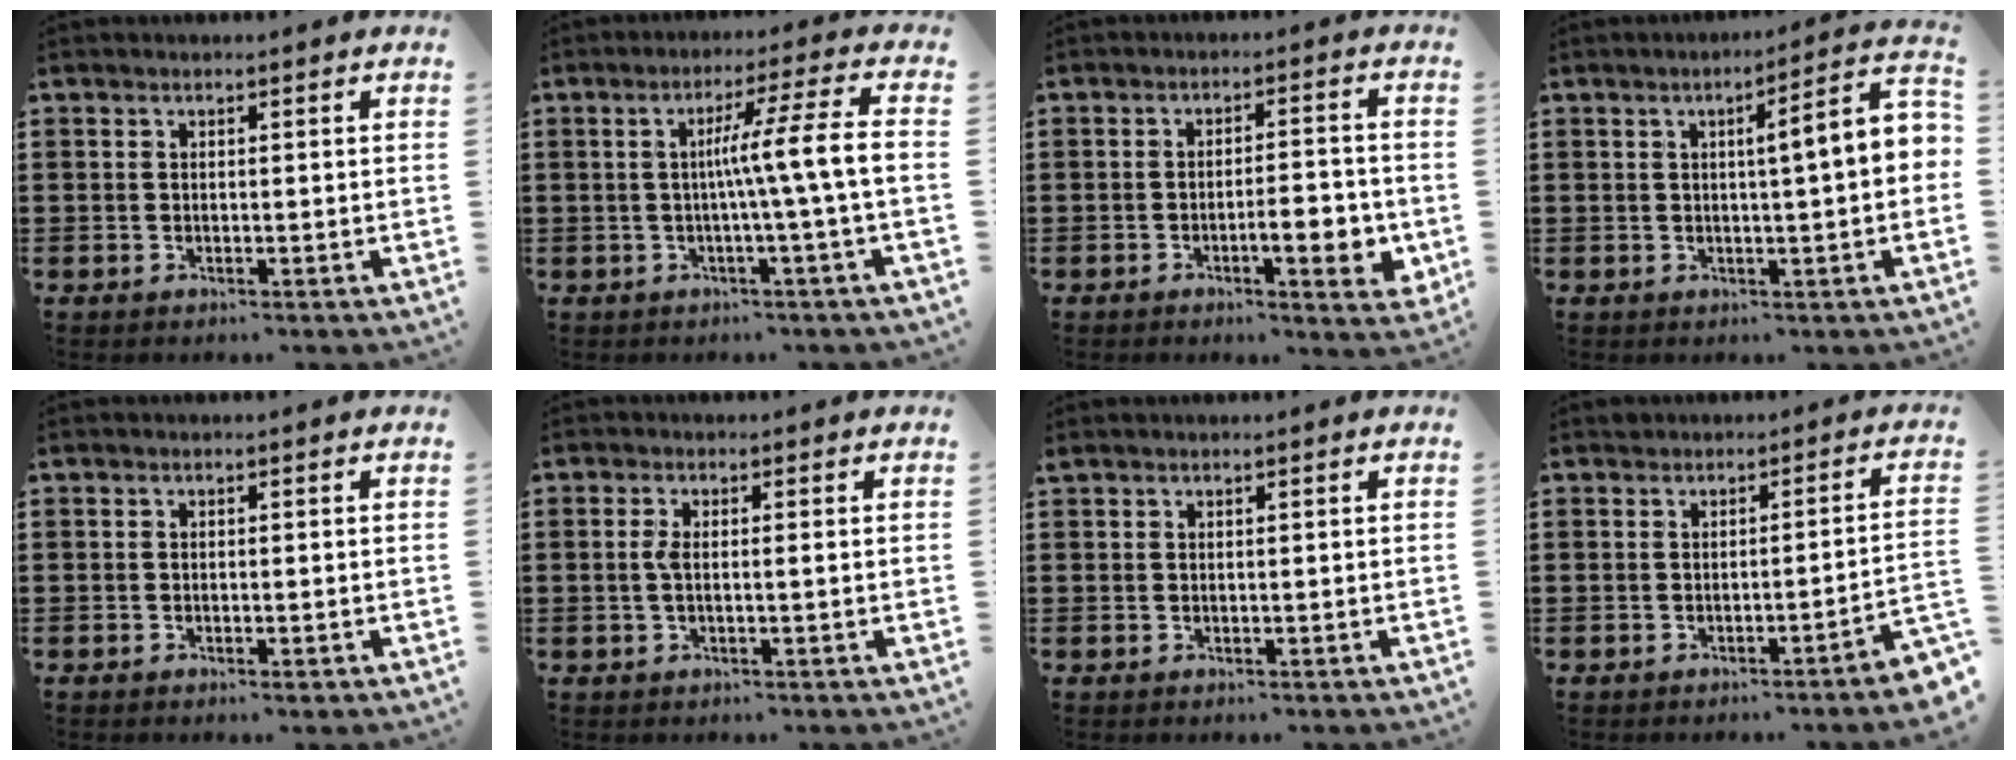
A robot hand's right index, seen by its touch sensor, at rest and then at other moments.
{"total": 8.2, "force": [-0.6, -1.1, 8.1], "torque": [-0.138, -0.008, -0.023]}
{"total": 6.0, "force": [-2.0, 1.6, 5.5], "torque": [-0.073, -0.006, -0.037]}
{"total": 5.6, "force": [0.4, 0.3, 5.6], "torque": [-0.086, -0.011, -0.003]}
{"total": 0.6, "force": [-0.3, 0.1, 0.5], "torque": [-0.012, -0.007, -0.004]}
{"total": 2.0, "force": [-0.1, 0.4, 2.0], "torque": [-0.046, -0.003, -0.005]}
{"total": 0.0}
{"total": 1.7, "force": [-1.3, -0.3, 1.1], "torque": [-0.021, 0.000, -0.027]}